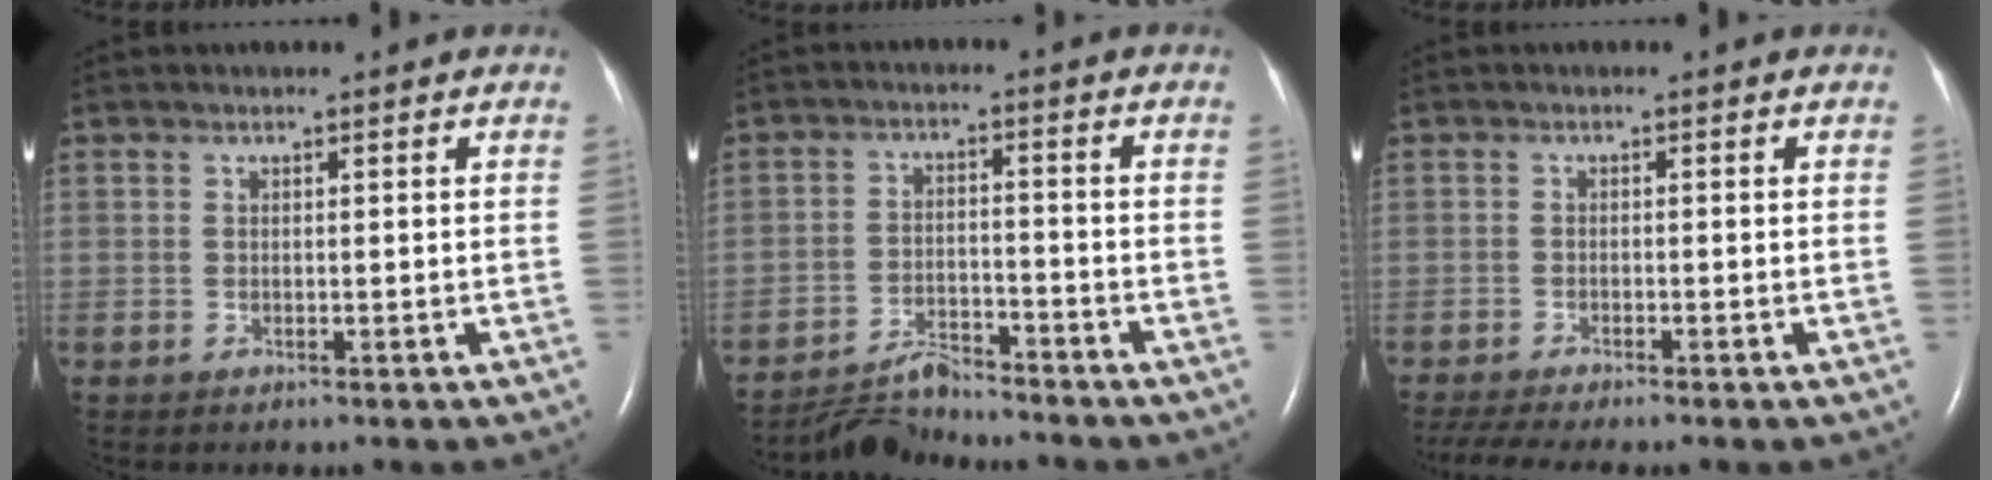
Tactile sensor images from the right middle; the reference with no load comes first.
{"total": 5.3, "force": [-5.3, 0.1, 0.0], "torque": [-0.008, -0.012, -0.094]}
{"total": 6.3, "force": [-5.3, -0.1, 3.4], "torque": [-0.058, -0.010, -0.088]}